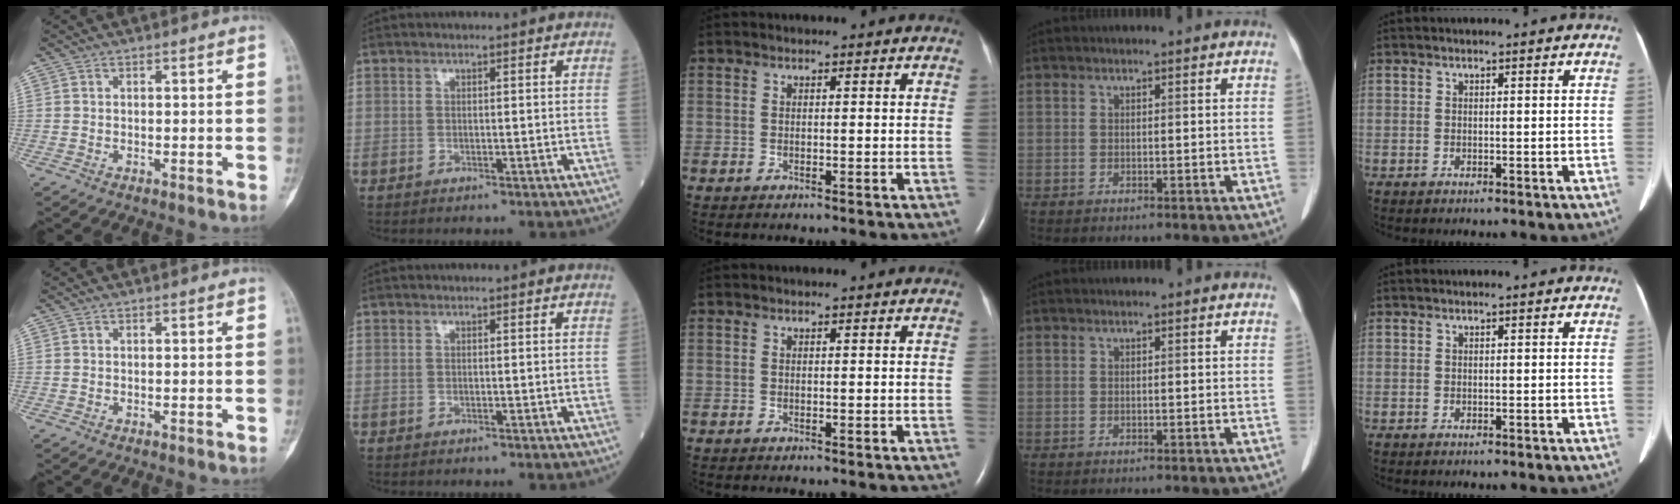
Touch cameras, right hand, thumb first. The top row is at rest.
{}